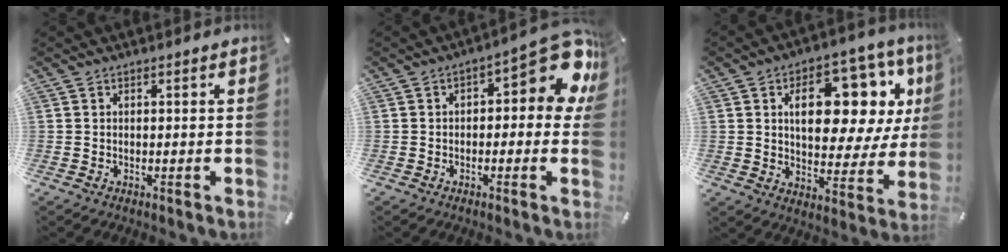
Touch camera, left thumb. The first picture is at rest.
{"total": 10.3, "force": [2.6, 4.5, 8.9], "torque": [-0.106, -0.017, 0.042]}
{"total": 17.0, "force": [7.2, 10.0, 11.7], "torque": [-0.160, -0.045, 0.117]}